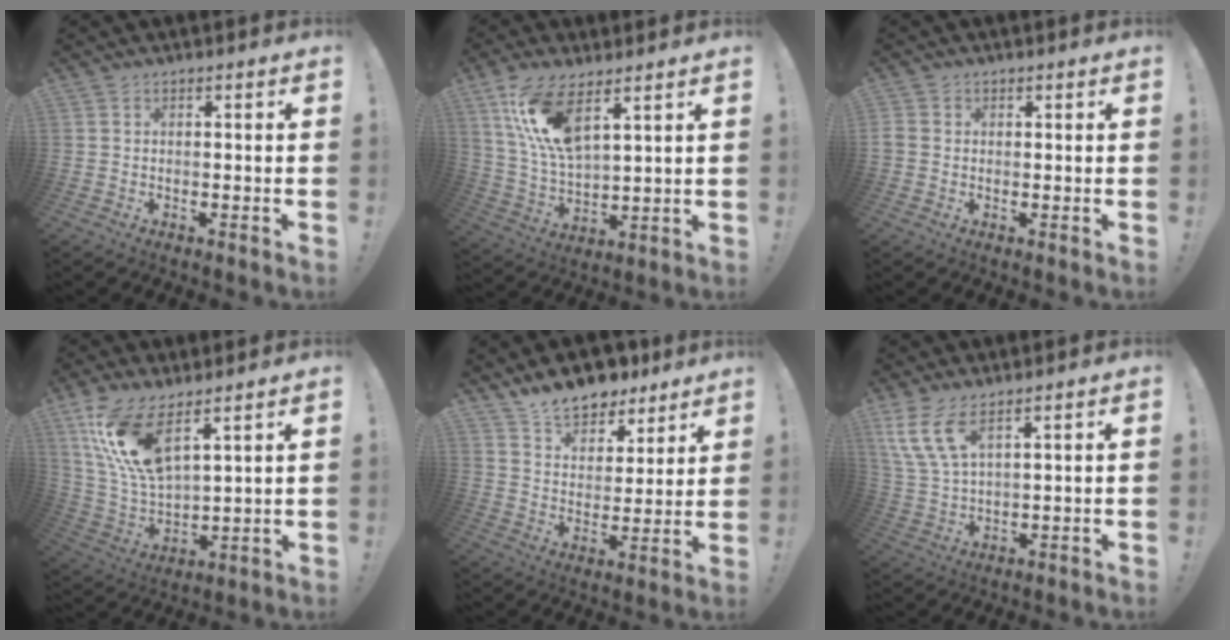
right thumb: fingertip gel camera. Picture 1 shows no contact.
{"total": 14.1, "force": [8.2, 5.3, 10.2], "torque": [-0.211, -0.035, 0.150]}
{"total": 2.7, "force": [0.4, 2.5, 0.9], "torque": [-0.018, 0.006, 0.010]}
{"total": 15.6, "force": [9.7, 5.6, 10.8], "torque": [-0.228, -0.052, 0.177]}
{"total": 11.7, "force": [10.4, 4.8, 2.2], "torque": [-0.052, -0.081, 0.197]}
{"total": 9.7, "force": [6.1, 3.4, 6.7], "torque": [-0.146, -0.020, 0.119]}